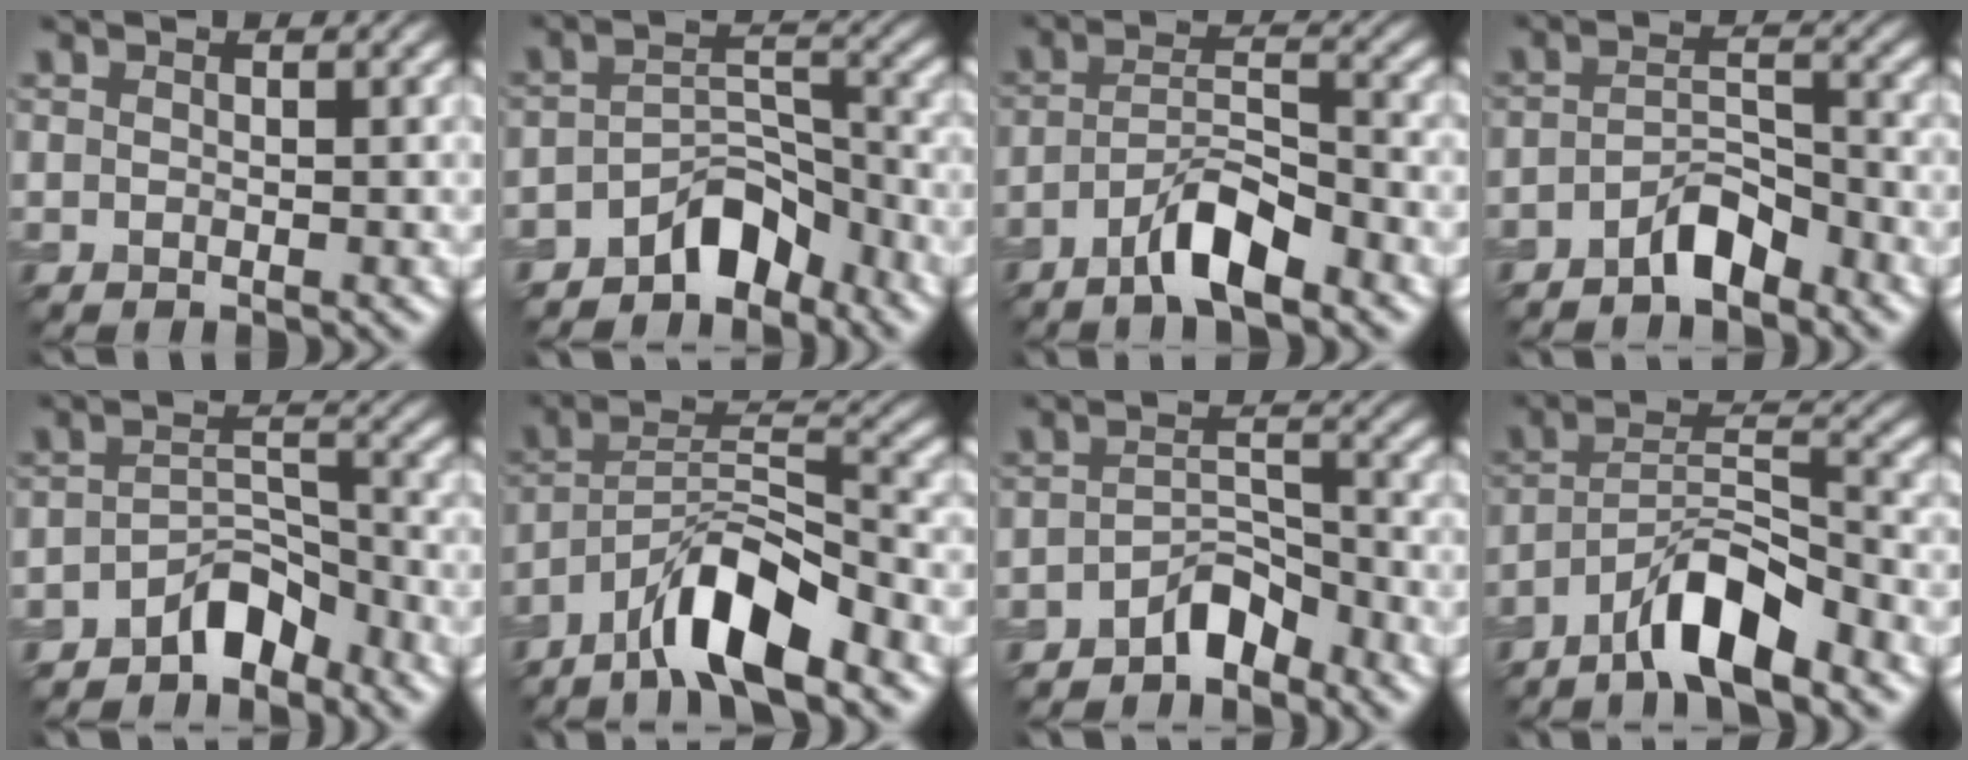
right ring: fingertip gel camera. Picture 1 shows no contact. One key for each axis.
{"total": 4.9, "fx": -3.7, "fy": 2.4, "fz": 2.2, "tx": -0.020, "ty": 0.007, "tz": -0.071}
{"total": 4.9, "fx": -3.2, "fy": 1.1, "fz": 3.5, "tx": -0.063, "ty": 0.009, "tz": -0.061}
{"total": 3.2, "fx": -2.5, "fy": 1.0, "fz": 1.8, "tx": -0.031, "ty": 0.013, "tz": -0.047}
{"total": 4.0, "fx": -3.1, "fy": 1.7, "fz": 1.8, "tx": -0.025, "ty": 0.013, "tz": -0.057}
{"total": 8.2, "fx": -5.7, "fy": 2.0, "fz": 5.6, "tx": -0.096, "ty": 0.012, "tz": -0.103}
{"total": 3.3, "fx": -2.6, "fy": 1.3, "fz": 1.6, "tx": -0.024, "ty": 0.016, "tz": -0.050}
{"total": 6.6, "fx": -4.6, "fy": 1.5, "fz": 4.5, "tx": -0.078, "ty": 0.010, "tz": -0.085}